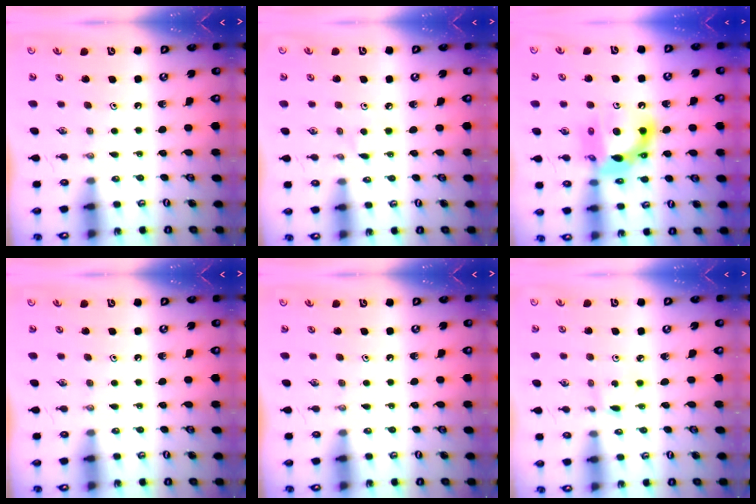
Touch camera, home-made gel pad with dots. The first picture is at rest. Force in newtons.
{"total": 3.1, "press": 3.1, "slide": 0.2}
{"total": 13.5, "press": 13.5, "slide": 1.0}
{"total": 0.0}
{"total": 0.0}
{"total": 0.8, "press": 0.8, "slide": 0.1}